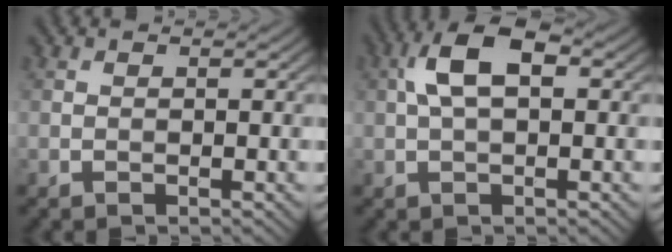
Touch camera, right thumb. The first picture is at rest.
{"total": 6.5, "force": [1.3, 3.1, 5.5], "torque": [-0.116, 0.015, 0.018]}